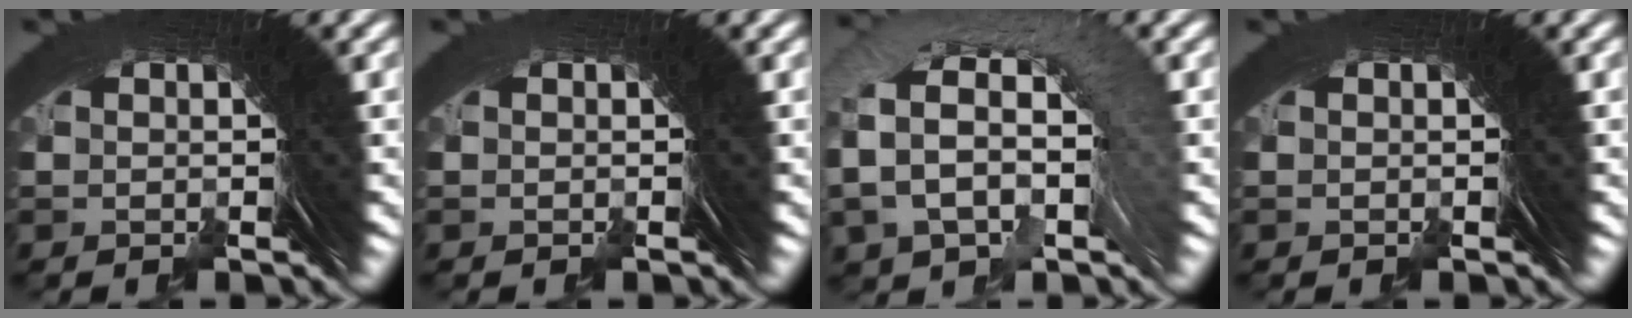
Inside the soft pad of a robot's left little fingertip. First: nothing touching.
{"total": 0.7, "force": [-0.4, -0.4, -0.4], "torque": [0.008, 0.002, -0.008]}
{"total": 6.6, "force": [0.7, 4.0, 5.1], "torque": [-0.088, 0.017, 0.006]}
{"total": 0.0}